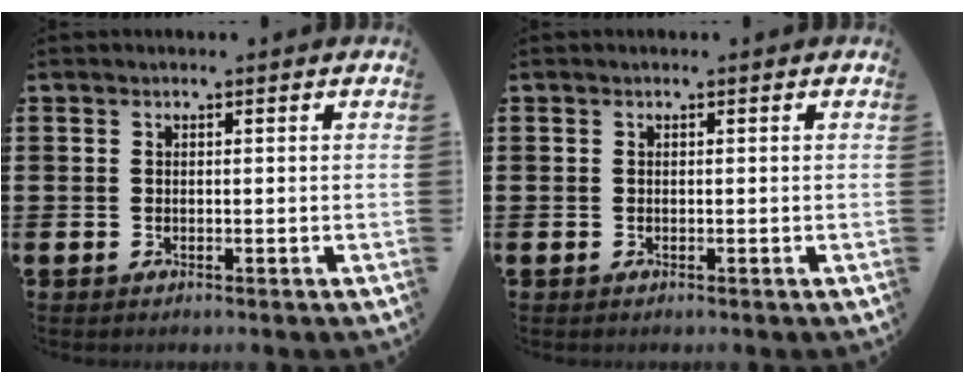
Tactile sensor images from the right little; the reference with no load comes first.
{"total": 0.0}